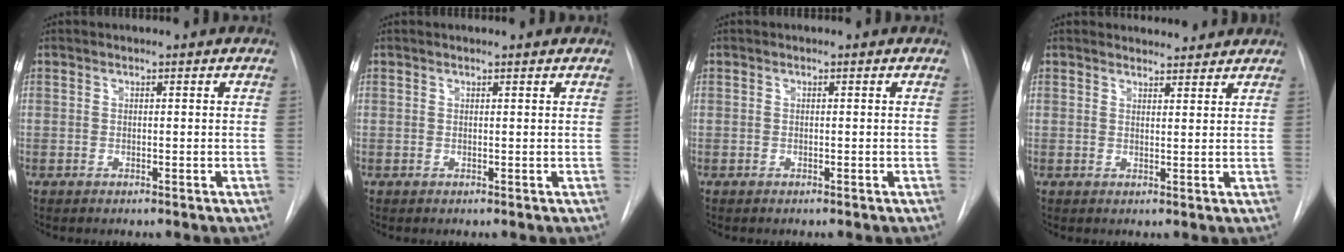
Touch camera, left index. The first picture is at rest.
{"total": 1.5, "force": [1.3, 0.0, 0.6], "torque": [-0.007, 0.007, 0.015]}
{"total": 0.0}
{"total": 4.6, "force": [4.4, 1.1, 0.5], "torque": [-0.004, 0.004, 0.052]}